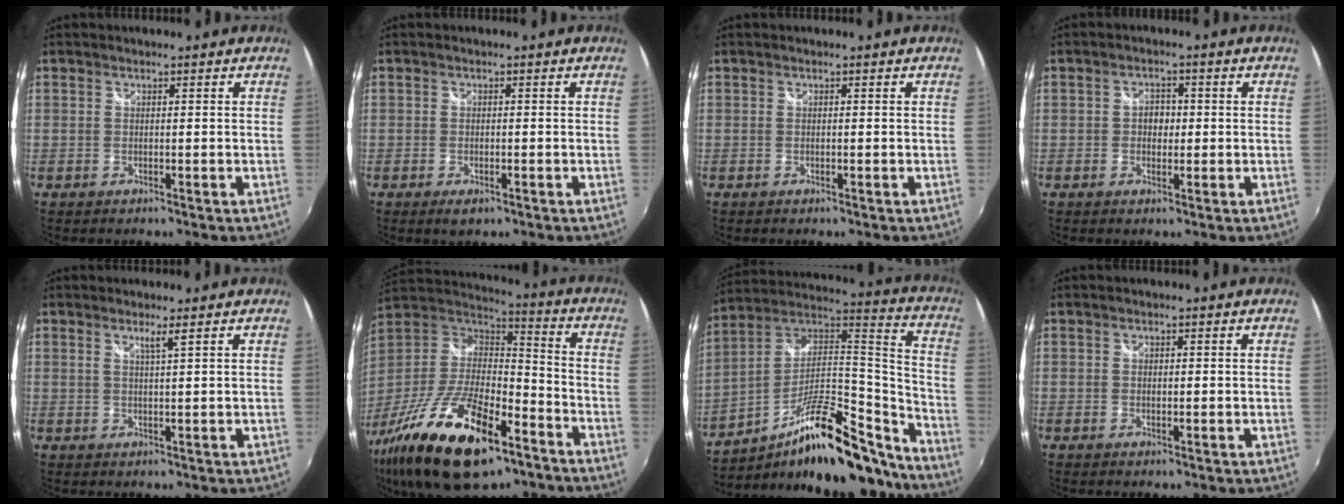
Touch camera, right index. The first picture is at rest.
{"total": 2.0, "force": [-1.1, 1.1, 1.3], "torque": [-0.024, -0.008, -0.017]}
{"total": 0.0}
{"total": 2.7, "force": [-0.2, 2.3, 1.5], "torque": [-0.021, 0.006, -0.006]}
{"total": 1.8, "force": [1.2, -0.5, 1.3], "torque": [-0.023, -0.006, 0.019]}
{"total": 27.4, "force": [-15.2, 11.2, 19.8], "torque": [-0.394, -0.041, -0.255]}
{"total": 25.0, "force": [-17.4, 7.7, 16.2], "torque": [-0.241, 0.025, -0.271]}
{"total": 0.5, "force": [0.1, 0.4, 0.2], "torque": [-0.002, 0.001, 0.001]}